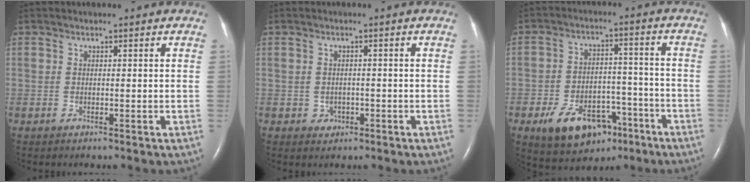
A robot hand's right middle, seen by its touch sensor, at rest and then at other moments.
{"total": 1.7, "force": [-0.6, 1.5, 0.5], "torque": [-0.008, 0.006, -0.003]}
{"total": 12.9, "force": [-7.4, 7.2, 7.7], "torque": [-0.123, 0.012, -0.108]}